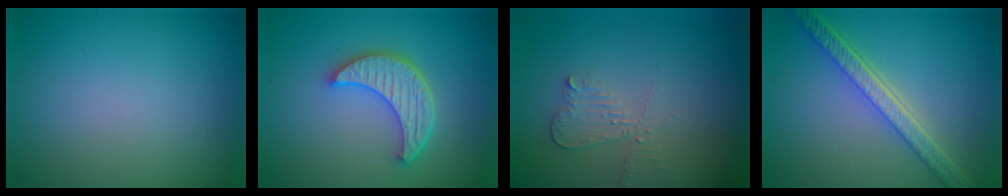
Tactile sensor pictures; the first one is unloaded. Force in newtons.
{"total": 4.9, "press": 3.9, "slide": 2.9}
{"total": 2.2, "press": 2.2, "slide": 0.2}
{"total": 5.5, "press": 4.3, "slide": 3.4}